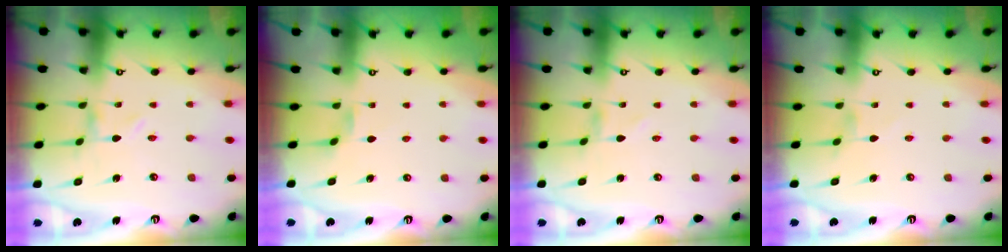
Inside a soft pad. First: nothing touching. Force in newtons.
{"total": 2.5, "press": 2.4, "slide": 0.4}
{"total": 0.5, "press": 0.5, "slide": 0.1}
{"total": 1.9, "press": 1.9, "slide": 0.3}